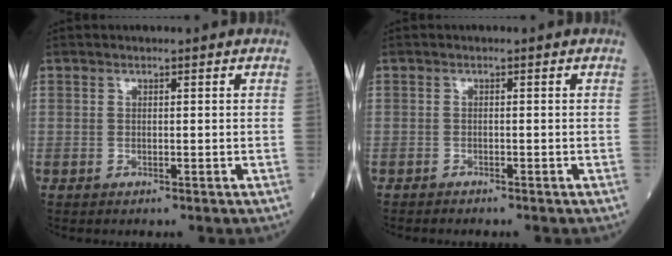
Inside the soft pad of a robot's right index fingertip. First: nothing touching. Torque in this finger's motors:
{"motor_torque": [-0.02, -0.25, 0.01, -0.01]}